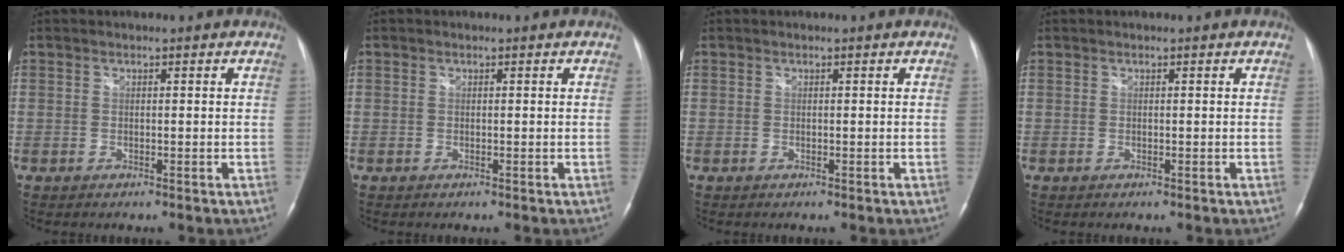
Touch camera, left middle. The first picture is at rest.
{"total": 0.0}
{"total": 0.0}
{"total": 0.0}